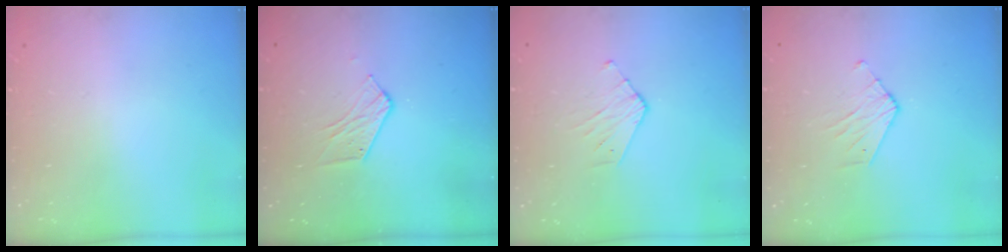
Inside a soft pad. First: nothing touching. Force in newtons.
{"total": 5.8, "press": 5.8, "slide": 0.5}
{"total": 3.4, "press": 3.4, "slide": 0.3}
{"total": 5.1, "press": 5.0, "slide": 0.5}